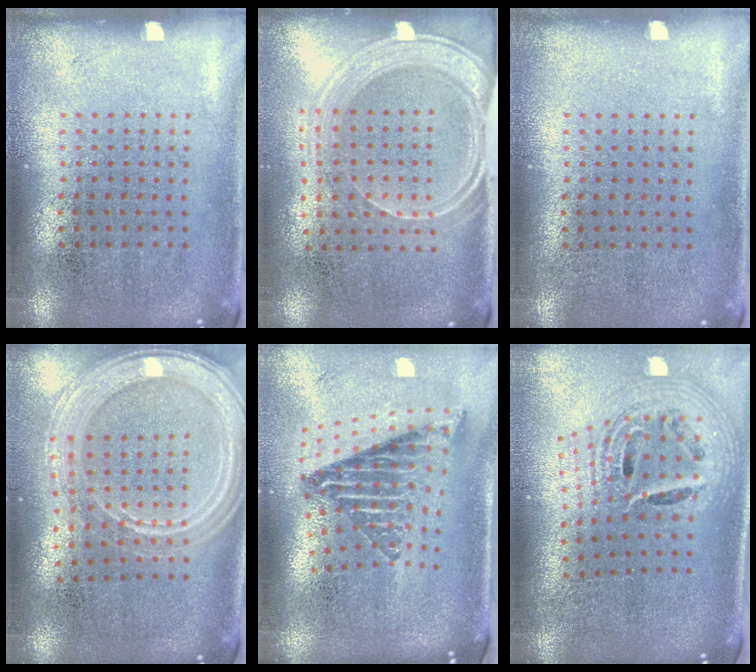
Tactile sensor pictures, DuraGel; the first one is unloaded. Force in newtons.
{"total": 1.9, "press": 1.7, "slide": 0.9}
{"total": 0.0}
{"total": 2.1, "press": 1.9, "slide": 0.9}
{"total": 2.4, "press": 1.6, "slide": 1.8}
{"total": 2.3, "press": 1.6, "slide": 1.7}